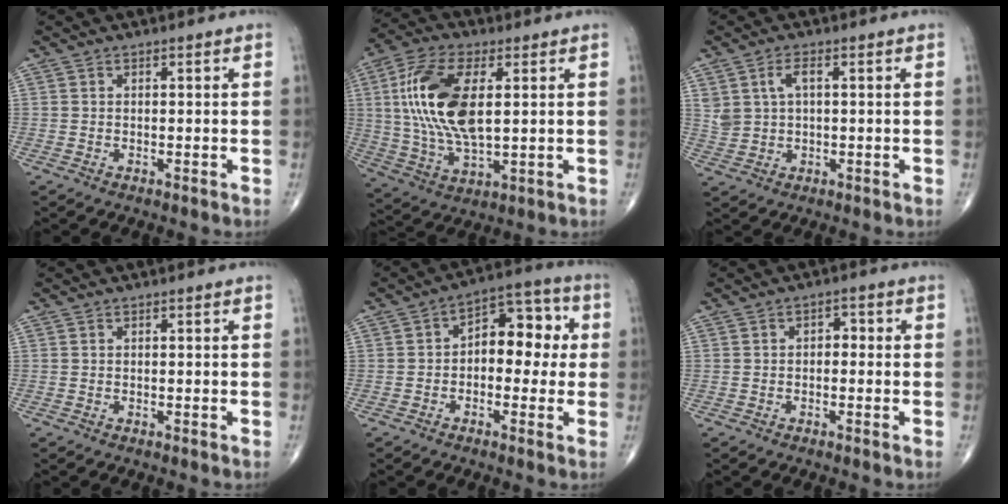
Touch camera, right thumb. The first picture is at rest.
{"total": 17.2, "force": [3.0, 8.0, 14.9], "torque": [-0.305, -0.004, 0.059]}
{"total": 4.7, "force": [1.5, 2.7, 3.5], "torque": [-0.069, 0.000, 0.033]}
{"total": 0.0}
{"total": 10.4, "force": [0.4, 6.5, 8.1], "torque": [-0.072, 0.036, -0.006]}
{"total": 2.1, "force": [-0.1, 1.4, 1.5], "torque": [-0.008, 0.011, -0.011]}